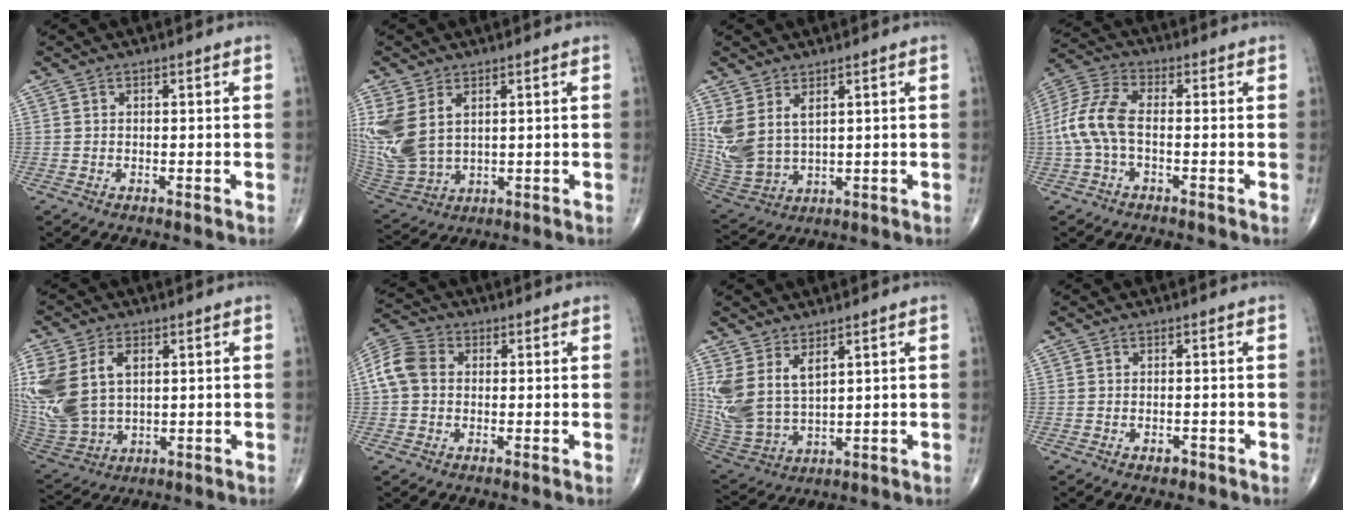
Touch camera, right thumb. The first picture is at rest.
{"total": 13.8, "force": [3.7, 8.8, 9.9], "torque": [-0.249, -0.013, 0.094]}
{"total": 9.8, "force": [3.7, 5.5, 7.3], "torque": [-0.163, -0.017, 0.093]}
{"total": 9.3, "force": [-1.3, 4.7, 8.0], "torque": [-0.185, 0.027, -0.033]}
{"total": 19.4, "force": [4.1, 12.9, 13.9], "torque": [-0.344, 0.001, 0.095]}
{"total": 7.3, "force": [0.4, 5.7, 4.6], "torque": [-0.093, 0.023, -0.001]}
{"total": 11.1, "force": [4.9, 5.9, 8.1], "torque": [-0.175, -0.024, 0.117]}
{"total": 1.5, "force": [-0.8, 0.9, 0.9], "torque": [-0.011, 0.003, -0.010]}